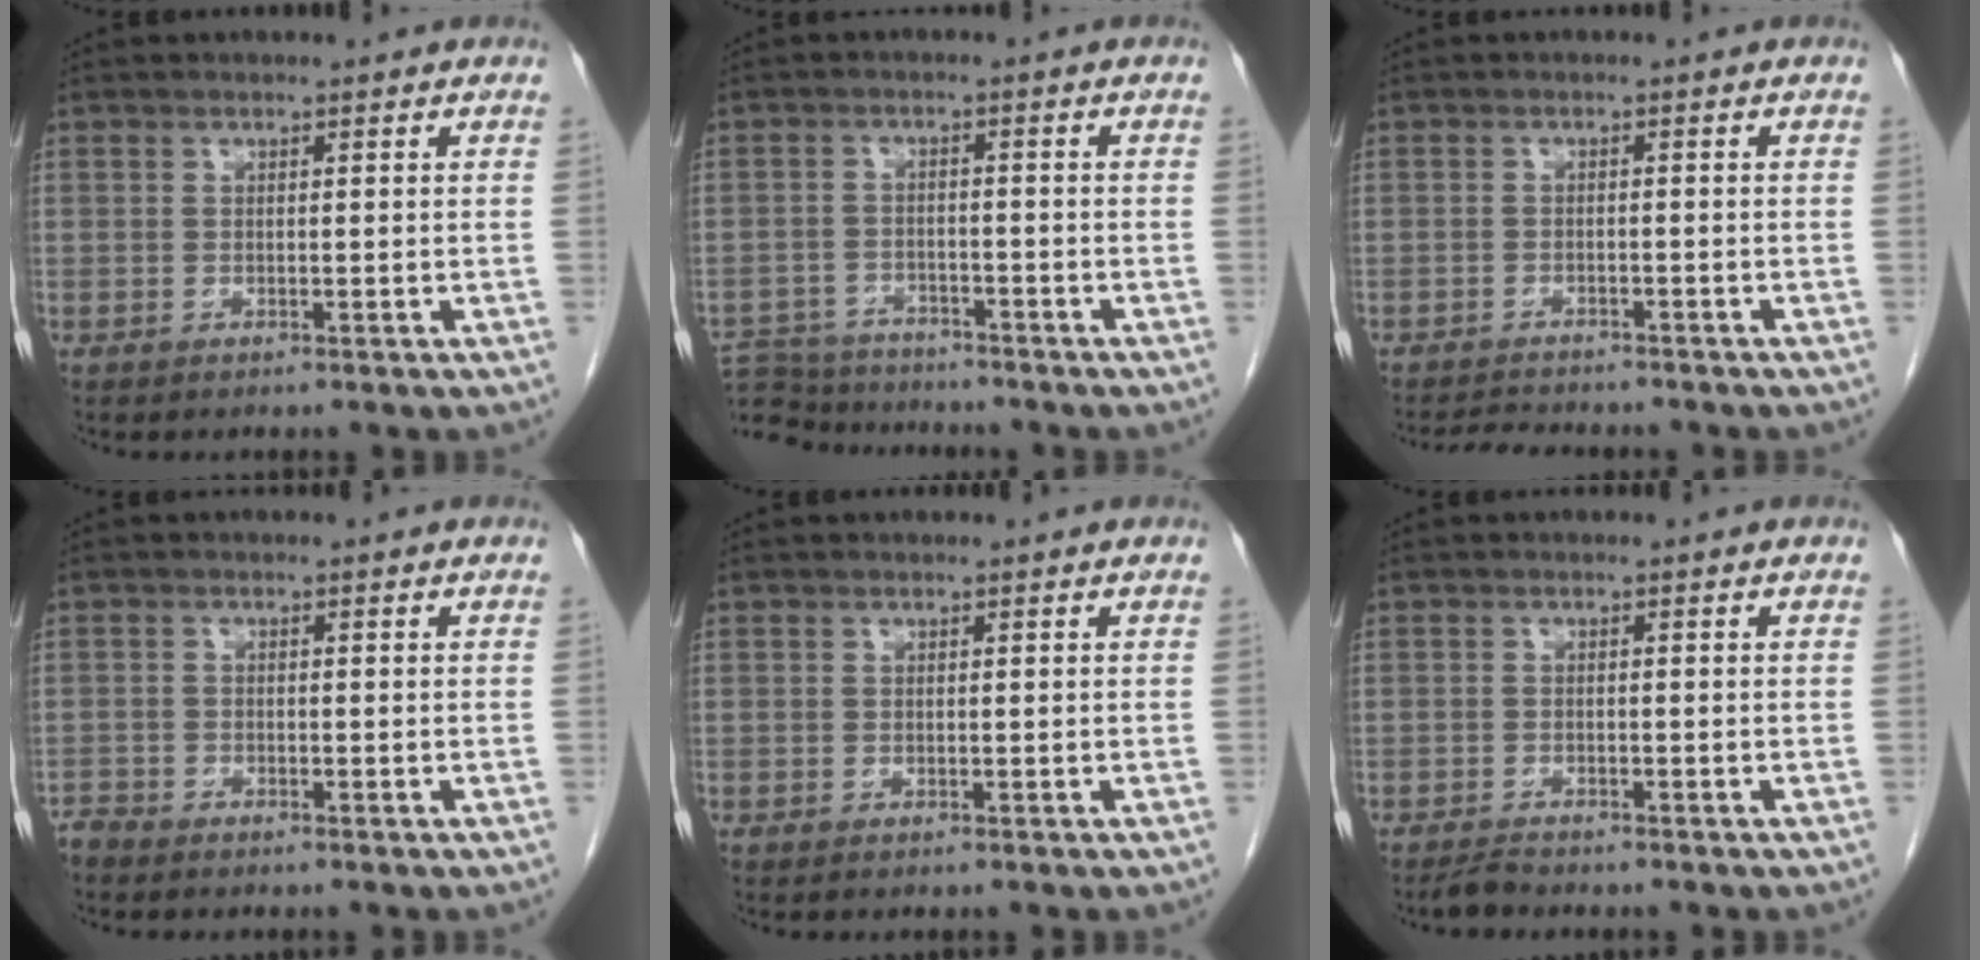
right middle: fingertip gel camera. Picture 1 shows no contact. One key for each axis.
{"total": 9.9, "fx": -9.4, "fy": 2.7, "fz": 1.7, "tx": -0.038, "ty": 0.005, "tz": -0.147}
{"total": 5.6, "fx": -5.3, "fy": 1.0, "fz": 1.5, "tx": -0.024, "ty": -0.010, "tz": -0.081}
{"total": 1.6, "fx": -1.6, "fy": 0.2, "fz": -0.1, "tx": 0.001, "ty": -0.004, "tz": -0.030}
{"total": 0.0}
{"total": 1.6, "fx": -1.5, "fy": 0.1, "fz": 0.3, "tx": -0.010, "ty": -0.006, "tz": -0.027}